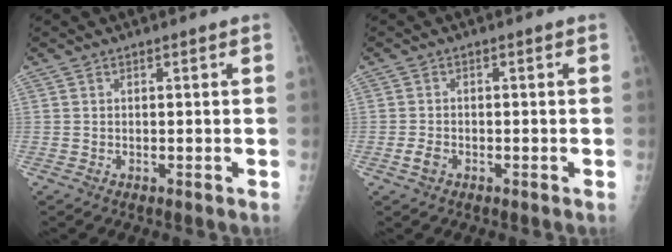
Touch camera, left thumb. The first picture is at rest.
{"total": 2.0, "force": [-1.0, 1.3, 1.1], "torque": [-0.024, 0.003, -0.019]}